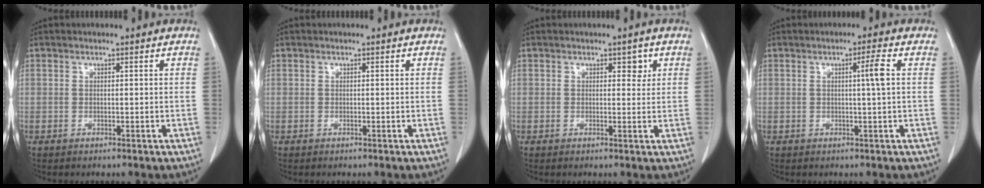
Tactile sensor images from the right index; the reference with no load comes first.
{"total": 0.0}
{"total": 1.9, "force": [1.0, 1.2, 1.2], "torque": [-0.006, 0.001, 0.012]}
{"total": 2.9, "force": [0.4, -0.7, 2.7], "torque": [-0.046, -0.002, 0.006]}